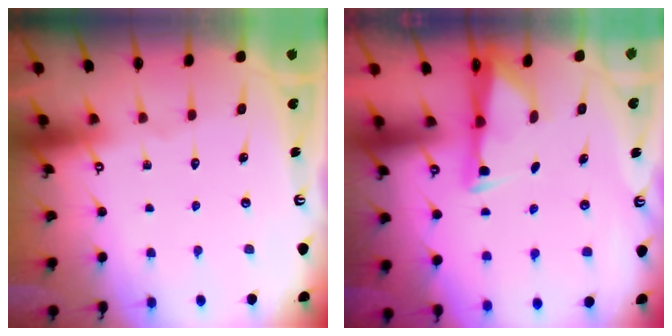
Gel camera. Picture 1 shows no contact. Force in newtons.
{"total": 2.7, "press": 2.7, "slide": 0.4}